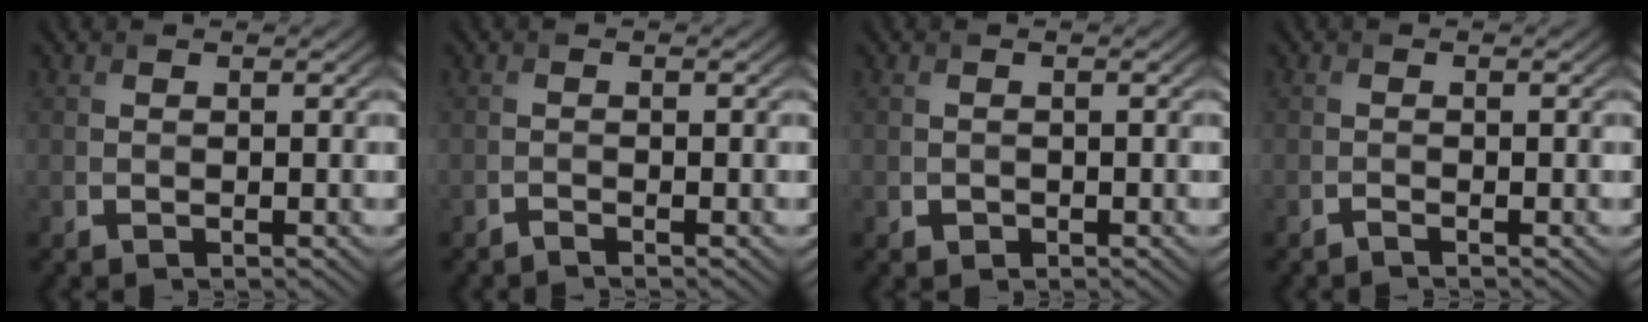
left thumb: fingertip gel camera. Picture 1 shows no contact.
{"total": 0.7, "force": [-0.7, 0.0, 0.3], "torque": [-0.004, -0.001, -0.017]}
{"total": 0.7, "force": [-0.3, 0.6, 0.1], "torque": [0.000, -0.004, -0.006]}
{"total": 0.7, "force": [-0.6, 0.0, 0.3], "torque": [-0.006, -0.002, -0.014]}